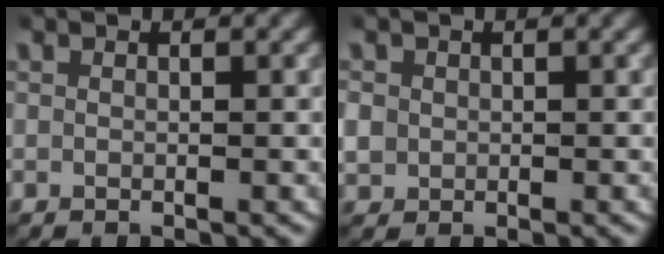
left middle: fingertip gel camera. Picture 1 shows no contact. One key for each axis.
{"total": 2.2, "fx": 0.0, "fy": 2.1, "fz": 0.8, "tx": -0.031, "ty": -0.005, "tz": 0.005}